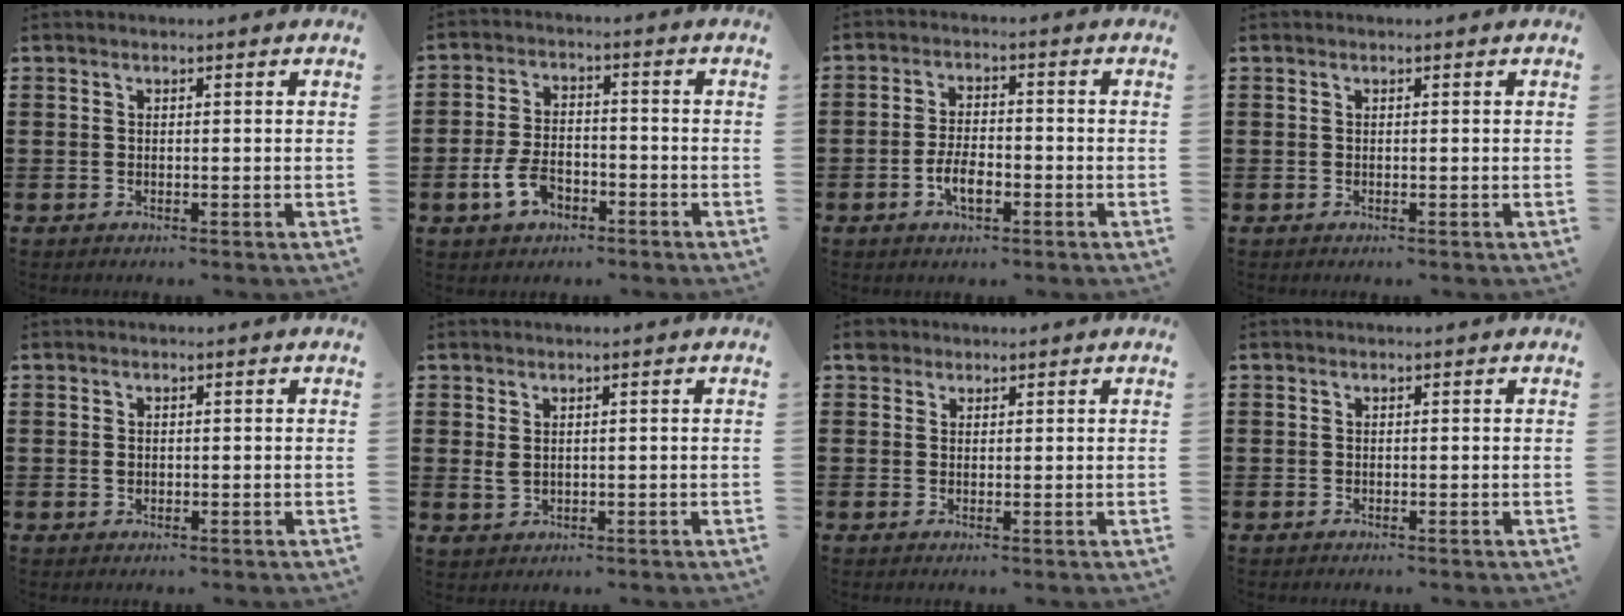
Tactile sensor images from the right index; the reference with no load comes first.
{"total": 5.2, "force": [-2.5, 3.0, 3.5], "torque": [-0.085, -0.001, -0.050]}
{"total": 4.6, "force": [-1.8, 2.0, 3.7], "torque": [-0.071, 0.002, -0.033]}
{"total": 0.0}
{"total": 0.8, "force": [0.0, 0.6, 0.6], "torque": [-0.015, 0.000, 0.001]}
{"total": 1.7, "force": [0.8, 1.1, 1.1], "torque": [-0.025, 0.003, 0.015]}
{"total": 2.1, "force": [1.6, 1.4, 0.2], "torque": [-0.011, 0.007, 0.032]}
{"total": 0.0}